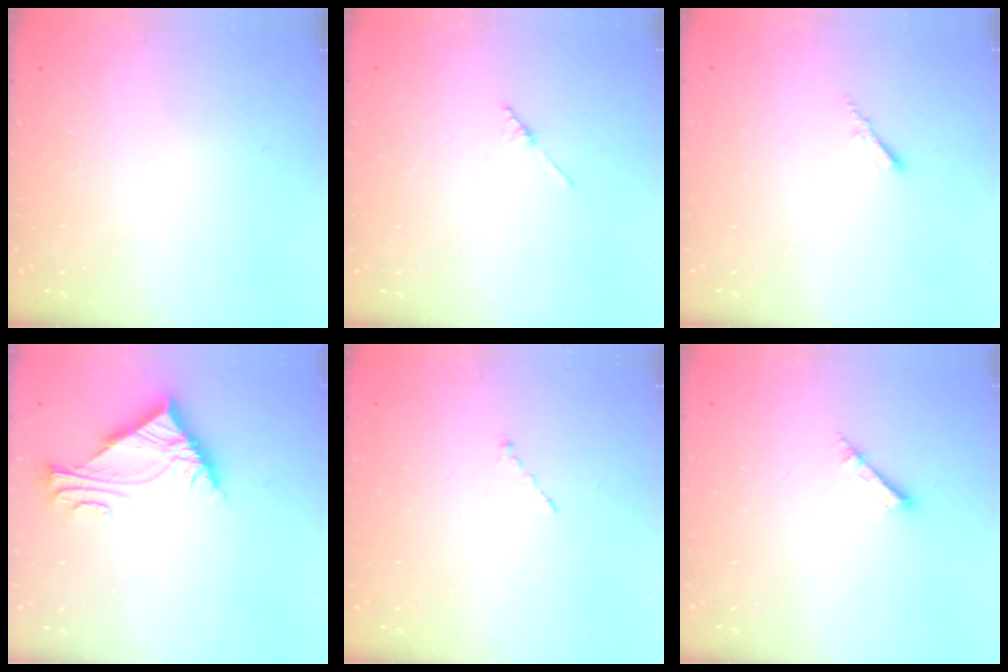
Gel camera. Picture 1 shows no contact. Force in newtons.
{"total": 2.1, "press": 2.1, "slide": 0.1}
{"total": 1.8, "press": 1.7, "slide": 0.5}
{"total": 7.9, "press": 7.8, "slide": 1.1}
{"total": 1.0, "press": 0.9, "slide": 0.3}
{"total": 2.5, "press": 2.5, "slide": 0.1}